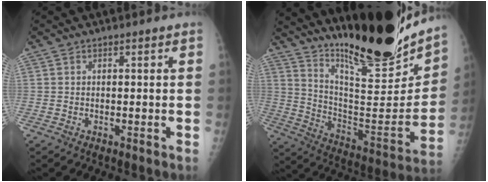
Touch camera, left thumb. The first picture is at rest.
{"total": 26.3, "force": [21.2, 4.6, 14.9], "torque": [-0.199, -0.125, 0.333]}